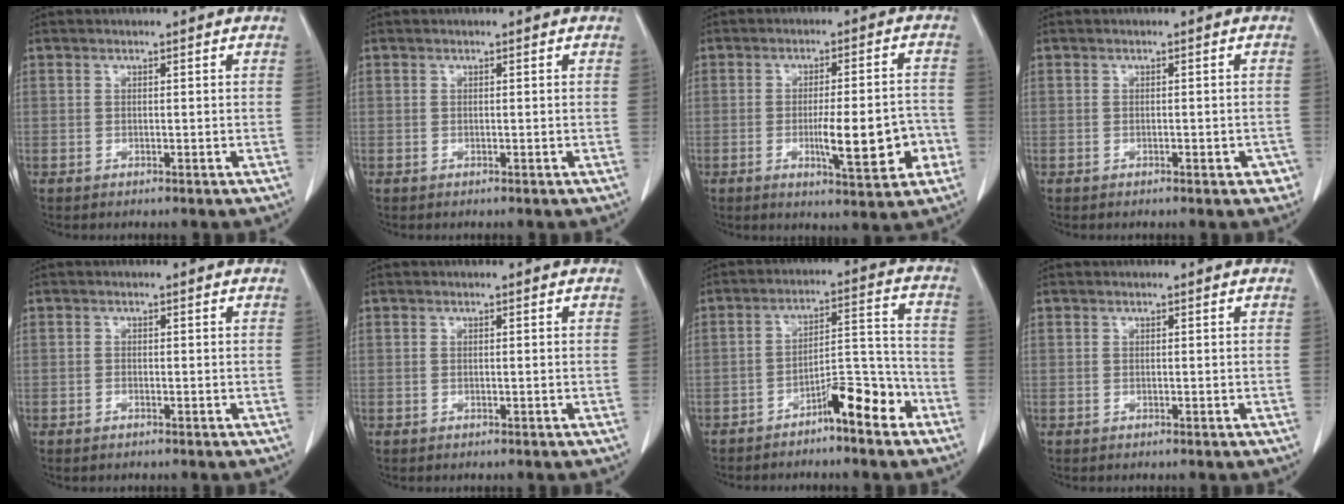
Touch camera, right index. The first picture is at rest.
{"total": 0.0}
{"total": 11.1, "force": [-3.3, 1.8, 10.4], "torque": [-0.149, 0.000, -0.042]}
{"total": 2.7, "force": [-1.6, 1.0, 1.9], "torque": [-0.011, 0.002, -0.019]}
{"total": 0.7, "force": [-0.5, 0.2, 0.3], "torque": [-0.008, 0.000, -0.007]}
{"total": 0.0}
{"total": 8.6, "force": [-5.7, 1.7, 6.2], "torque": [-0.090, 0.025, -0.091]}
{"total": 0.0}